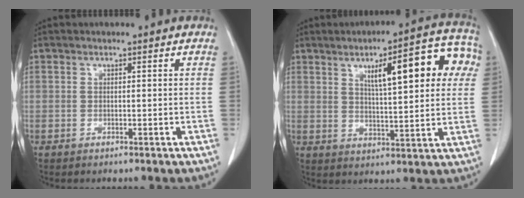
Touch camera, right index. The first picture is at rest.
{"total": 15.0, "force": [5.1, 3.4, 13.6], "torque": [-0.176, 0.028, 0.068]}